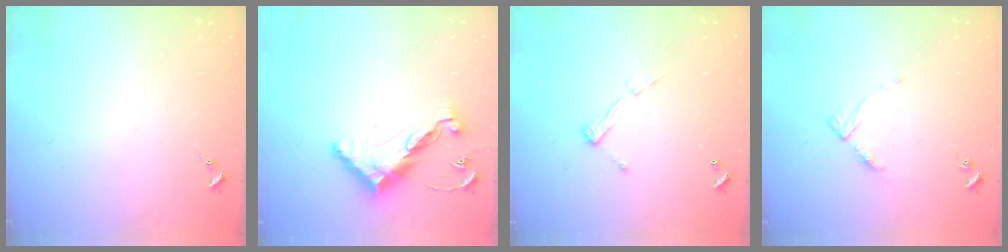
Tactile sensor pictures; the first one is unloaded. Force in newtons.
{"total": 12.1, "press": 12.0, "slide": 0.4}
{"total": 6.7, "press": 6.7, "slide": 0.3}
{"total": 5.2, "press": 5.1, "slide": 0.7}